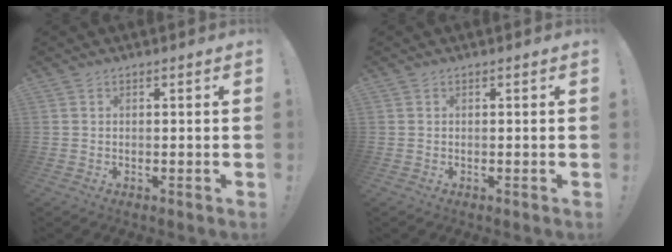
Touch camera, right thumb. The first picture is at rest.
{"total": 0.0}